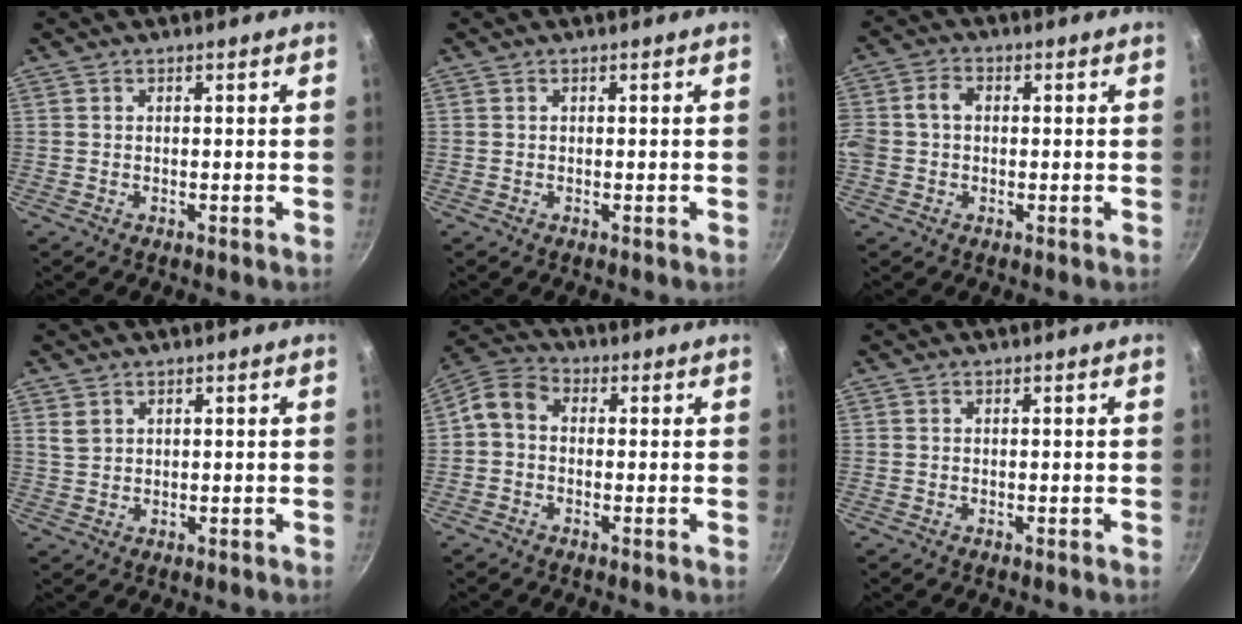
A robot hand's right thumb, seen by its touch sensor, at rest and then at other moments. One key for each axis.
{"total": 0.0}
{"total": 6.3, "fx": 0.2, "fy": 4.9, "fz": 4.0, "tx": -0.080, "ty": 0.018, "tz": -0.011}
{"total": 2.3, "fx": 1.3, "fy": 1.7, "fz": 1.0, "tx": -0.012, "ty": 0.001, "tz": 0.029}
{"total": 5.6, "fx": -0.8, "fy": 4.3, "fz": 3.5, "tx": -0.069, "ty": 0.028, "tz": -0.034}
{"total": 0.0}